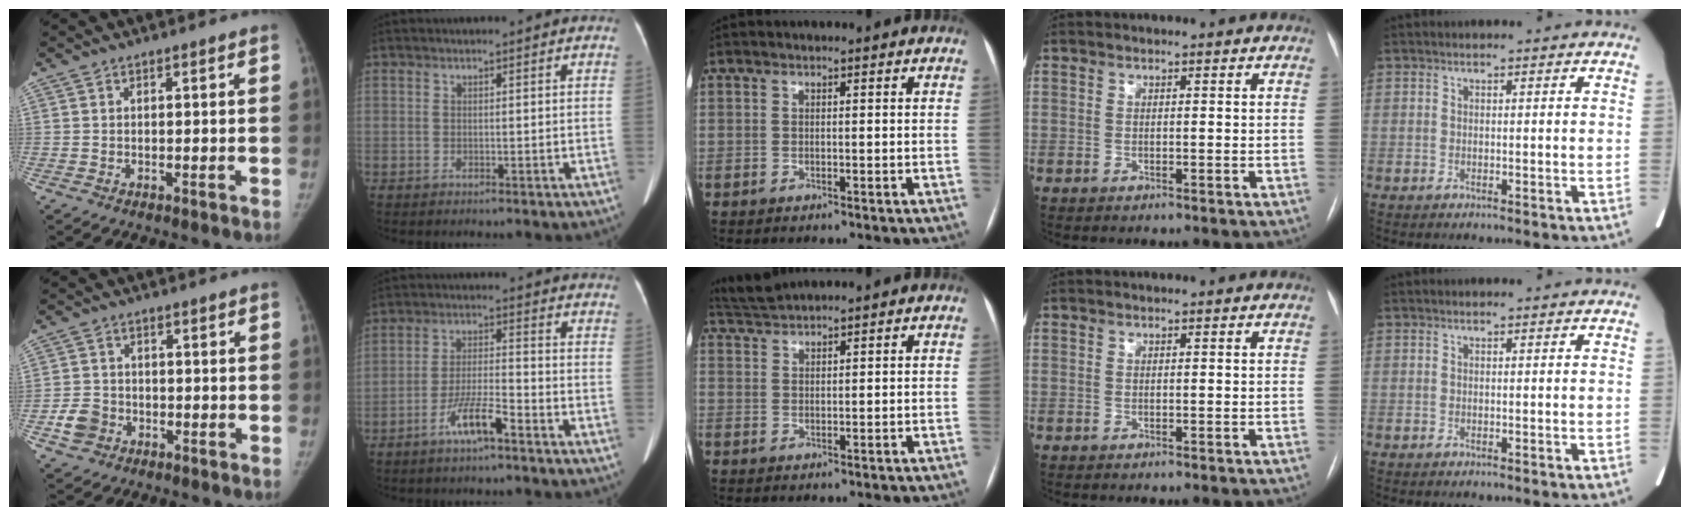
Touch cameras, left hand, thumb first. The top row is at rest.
{"thumb": {"total": 4.8, "force": [-2.0, 4.0, 1.8], "torque": [-0.024, 0.015, -0.035]}, "index": {"total": 6.5, "force": [-4.2, 0.6, 5.0], "torque": [-0.104, -0.003, -0.078]}, "middle": {"total": 3.0, "force": [2.9, -0.7, -0.1], "torque": [-0.007, 0.011, 0.065]}}